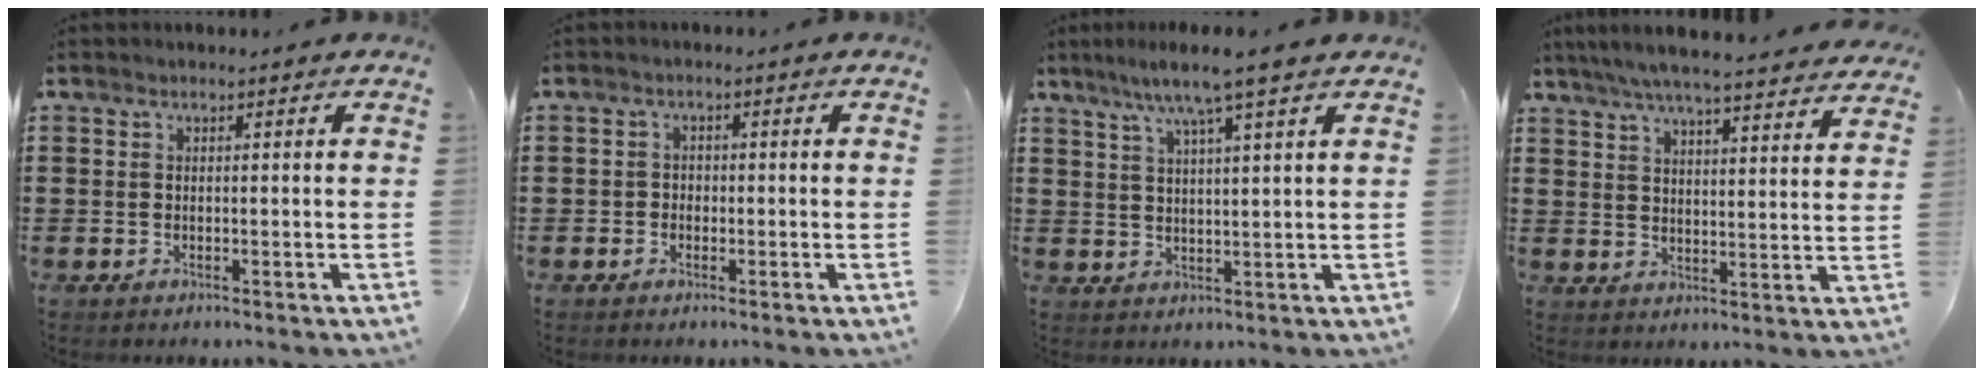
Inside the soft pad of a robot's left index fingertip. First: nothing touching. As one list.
[{"total": 1.2, "force": [-0.5, 1.1, 0.3], "torque": [-0.010, 0.003, -0.013]}, {"total": 6.3, "force": [4.6, -0.4, 4.3], "torque": [-0.094, -0.007, 0.079]}, {"total": 6.0, "force": [5.5, -0.2, 2.4], "torque": [-0.066, -0.029, 0.096]}]